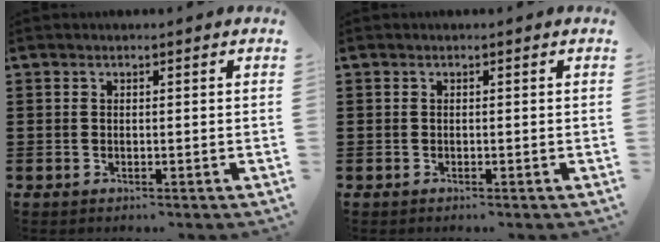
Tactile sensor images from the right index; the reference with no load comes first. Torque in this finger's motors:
{"motor_torque": [0.29, 0.82, 0.05, 0.00]}